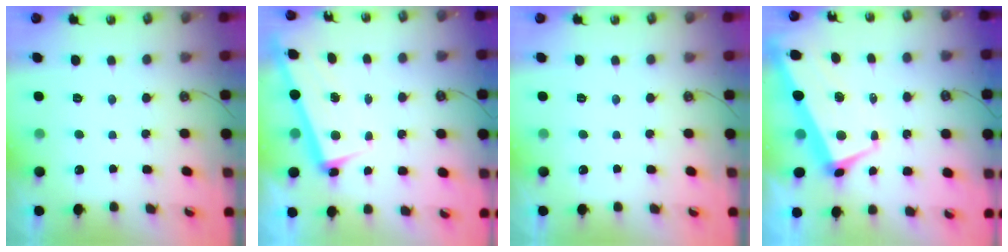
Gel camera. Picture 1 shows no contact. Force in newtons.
{"total": 2.3, "press": 2.2, "slide": 0.8}
{"total": 0.0}
{"total": 1.8, "press": 1.2, "slide": 1.3}